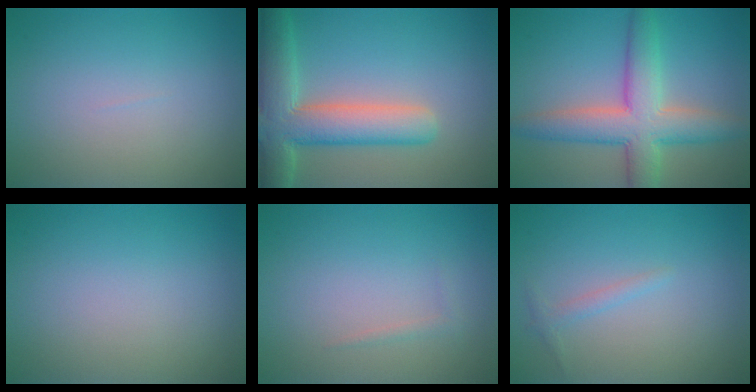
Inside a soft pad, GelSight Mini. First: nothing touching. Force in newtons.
{"total": 7.6, "press": 7.6, "slide": 0.6}
{"total": 7.1, "press": 7.1, "slide": 0.2}
{"total": 0.0}
{"total": 0.6, "press": 0.6, "slide": 0.0}
{"total": 0.9, "press": 0.9, "slide": 0.1}